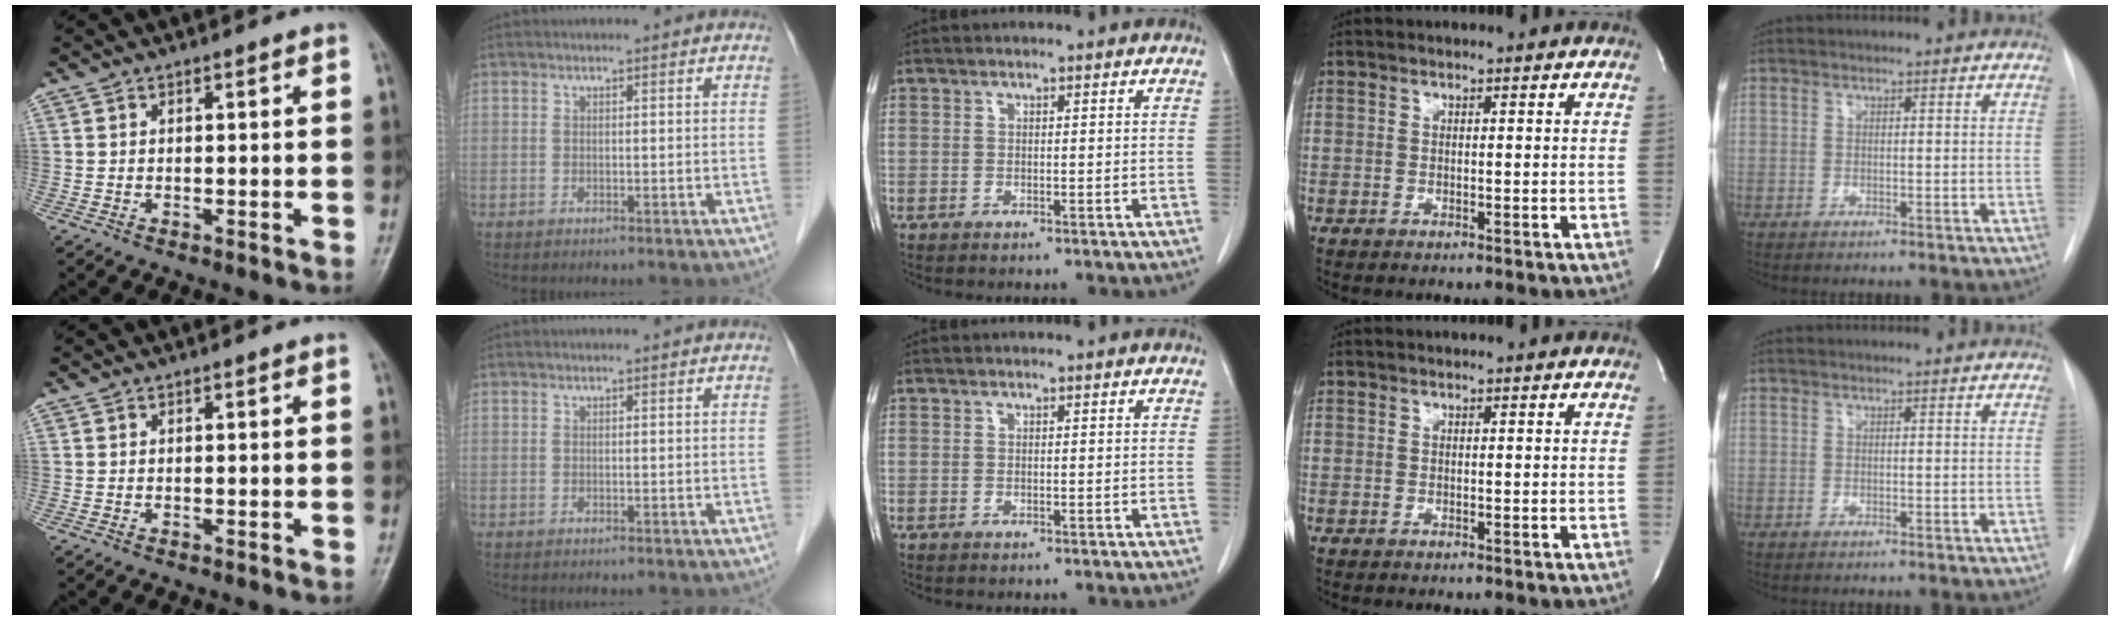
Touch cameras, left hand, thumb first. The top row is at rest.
{}